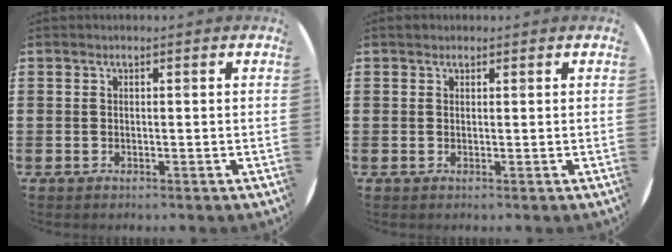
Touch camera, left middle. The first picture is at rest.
{"total": 0.6, "force": [0.5, 0.3, 0.0], "torque": [0.008, 0.000, 0.009]}